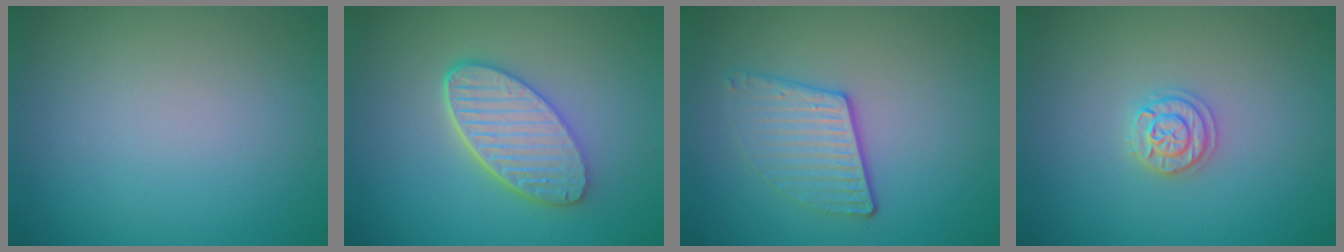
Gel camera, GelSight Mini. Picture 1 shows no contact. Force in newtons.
{"total": 5.7, "press": 4.4, "slide": 3.6}
{"total": 3.3, "press": 2.8, "slide": 1.9}
{"total": 2.0, "press": 1.9, "slide": 0.3}